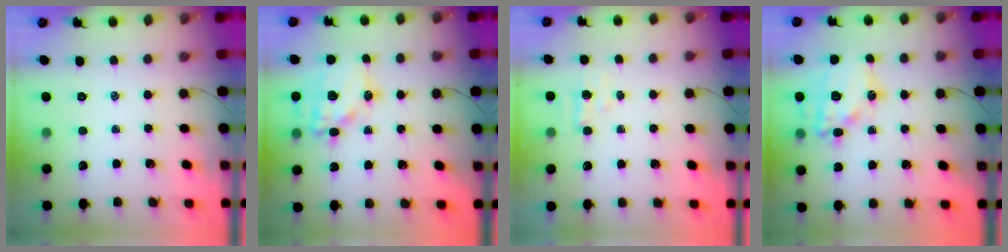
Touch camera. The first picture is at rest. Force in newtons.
{"total": 15.3, "press": 15.0, "slide": 3.1}
{"total": 2.7, "press": 2.6, "slide": 0.7}
{"total": 16.3, "press": 16.0, "slide": 2.9}